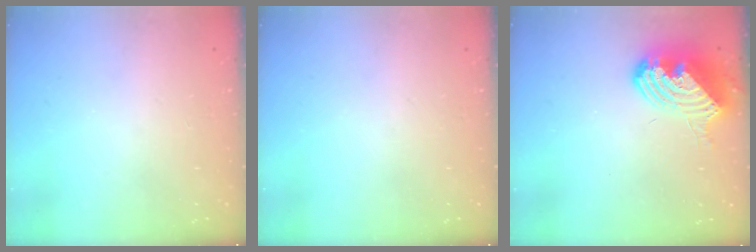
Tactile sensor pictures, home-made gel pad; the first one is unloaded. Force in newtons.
{"total": 0.0}
{"total": 13.5, "press": 13.5, "slide": 1.5}